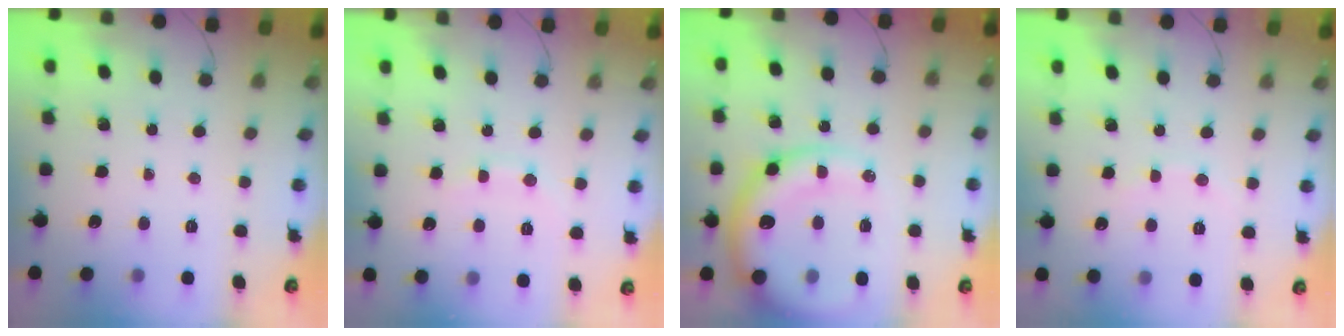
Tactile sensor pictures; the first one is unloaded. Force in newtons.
{"total": 7.5, "press": 7.5, "slide": 1.0}
{"total": 16.3, "press": 15.9, "slide": 3.7}
{"total": 5.6, "press": 5.4, "slide": 1.1}